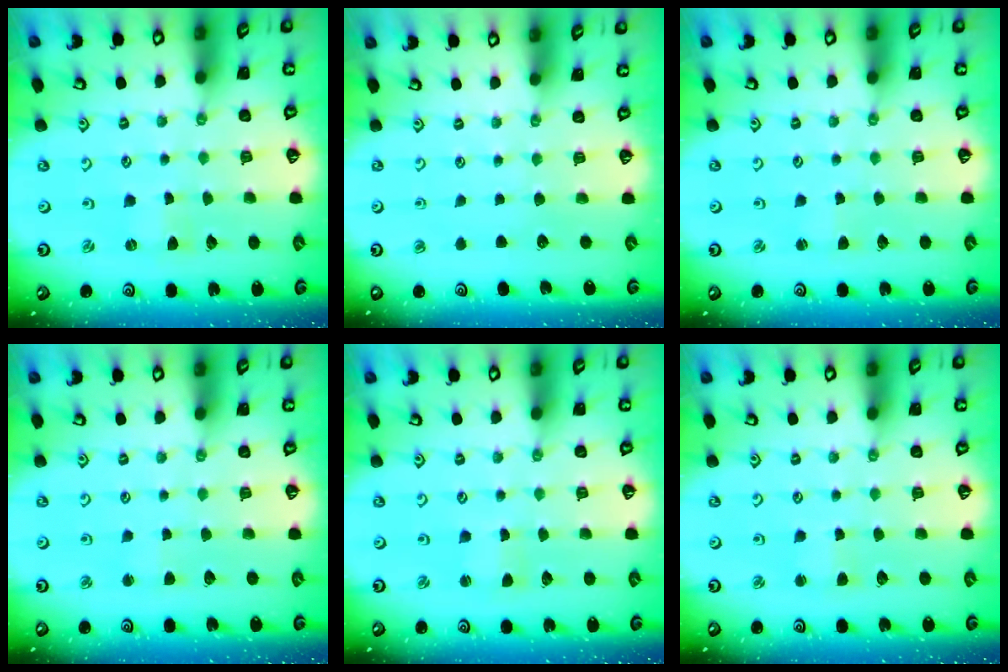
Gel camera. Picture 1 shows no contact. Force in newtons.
{"total": 0.0}
{"total": 1.5, "press": 1.4, "slide": 0.2}
{"total": 1.6, "press": 1.5, "slide": 0.2}
{"total": 0.9, "press": 0.9, "slide": 0.1}
{"total": 2.1, "press": 2.1, "slide": 0.2}